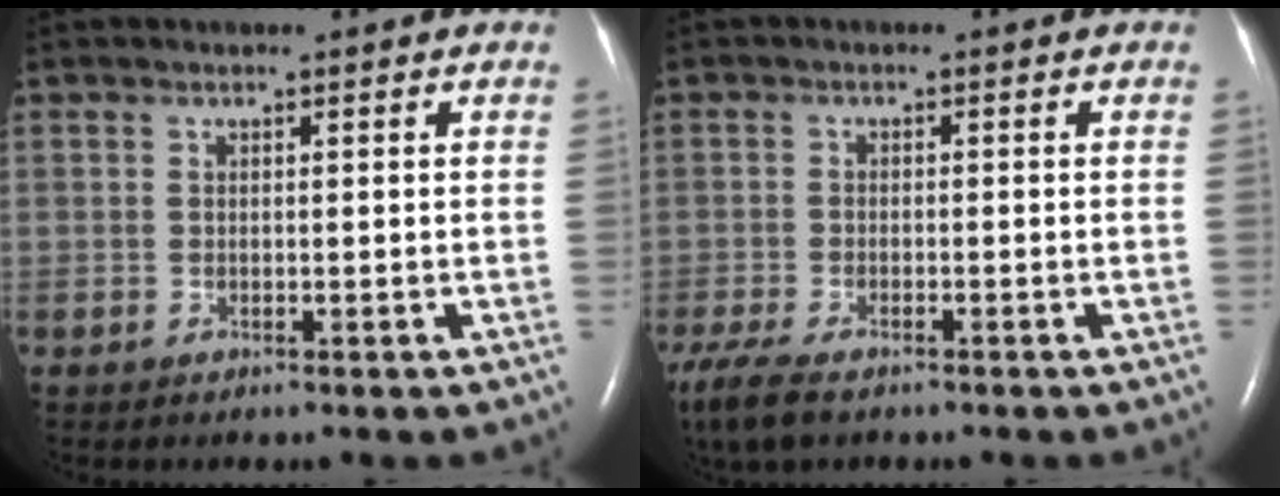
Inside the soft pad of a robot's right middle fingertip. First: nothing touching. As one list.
[{"total": 9.0, "force": [-6.5, 3.3, 5.2], "torque": [-0.110, -0.020, -0.109]}]